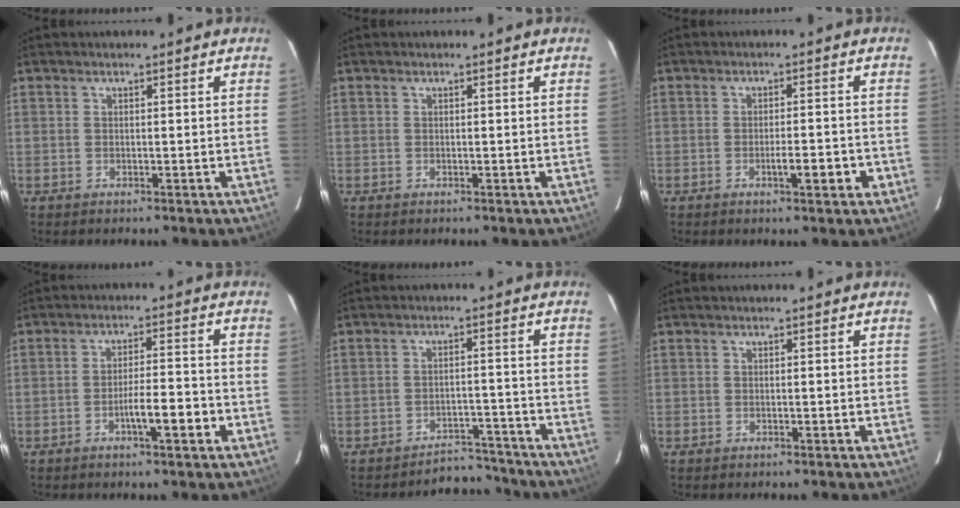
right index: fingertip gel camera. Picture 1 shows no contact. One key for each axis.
{"total": 0.0}
{"total": 4.4, "fx": -1.8, "fy": 1.0, "fz": 3.9, "tx": -0.062, "ty": 0.002, "tz": -0.022}
{"total": 6.2, "fx": -2.6, "fy": 1.0, "fz": 5.6, "tx": -0.094, "ty": 0.007, "tz": -0.040}
{"total": 6.0, "fx": -5.8, "fy": 1.6, "fz": -0.5, "tx": 0.013, "ty": 0.020, "tz": -0.085}
{"total": 0.0}